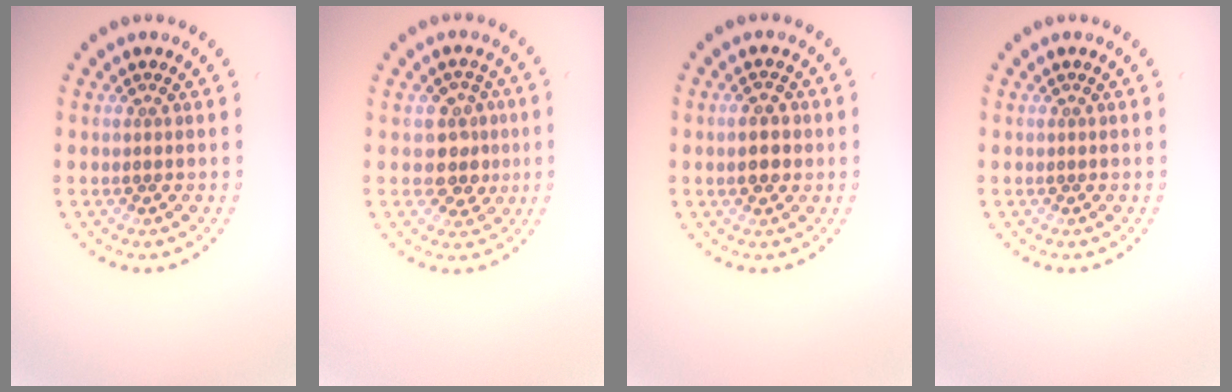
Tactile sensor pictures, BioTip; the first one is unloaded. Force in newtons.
{"total": 3.1, "press": 2.9, "slide": 1.2}
{"total": 2.5, "press": 2.5, "slide": 0.1}
{"total": 0.0}